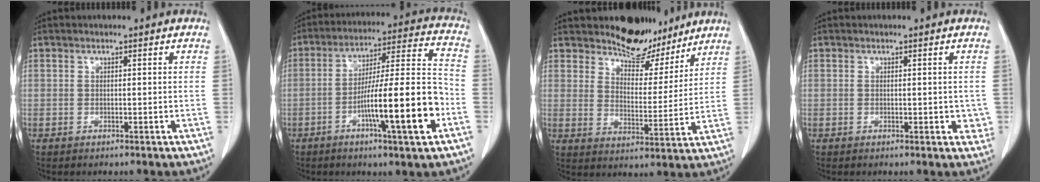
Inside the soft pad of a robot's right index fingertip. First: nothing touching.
{"total": 16.4, "force": [-5.9, 0.8, 15.3], "torque": [-0.250, 0.006, -0.092]}
{"total": 9.1, "force": [7.8, 4.0, 2.4], "torque": [-0.028, -0.011, 0.123]}
{"total": 2.4, "force": [-0.2, 1.5, 1.9], "torque": [-0.010, 0.000, -0.002]}